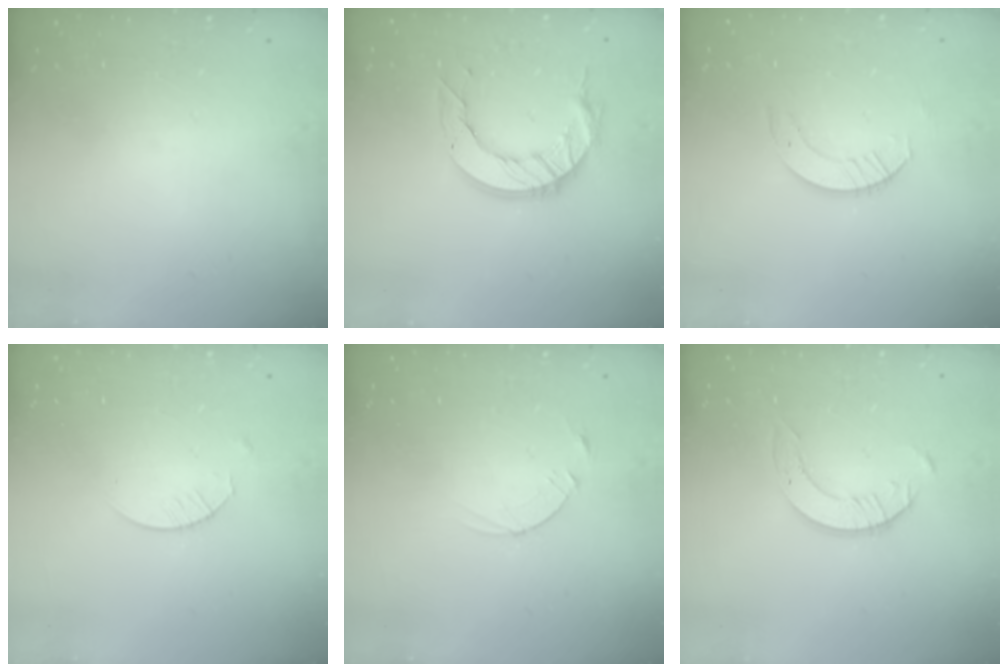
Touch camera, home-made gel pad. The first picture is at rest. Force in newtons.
{"total": 12.5, "press": 12.4, "slide": 0.9}
{"total": 3.8, "press": 3.8, "slide": 0.1}
{"total": 2.4, "press": 2.4, "slide": 0.3}
{"total": 2.5, "press": 2.5, "slide": 0.3}
{"total": 4.2, "press": 4.2, "slide": 0.5}